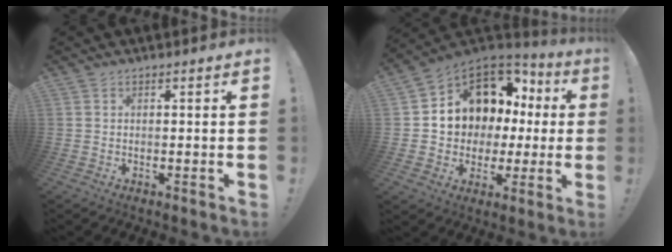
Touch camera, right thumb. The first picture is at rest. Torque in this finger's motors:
{"motor_torque": [0.69, 0.99, 0.65, -0.47, 0.11]}